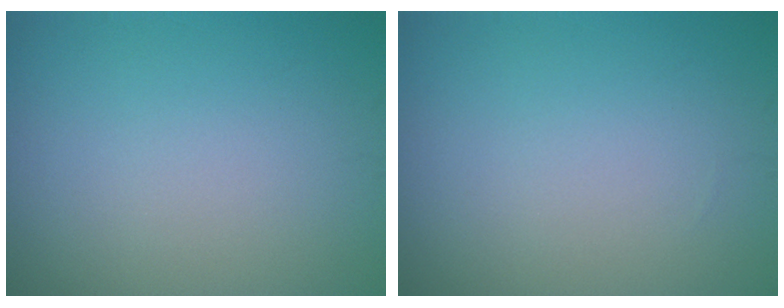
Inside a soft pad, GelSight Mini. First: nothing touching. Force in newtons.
{"total": 0.0}